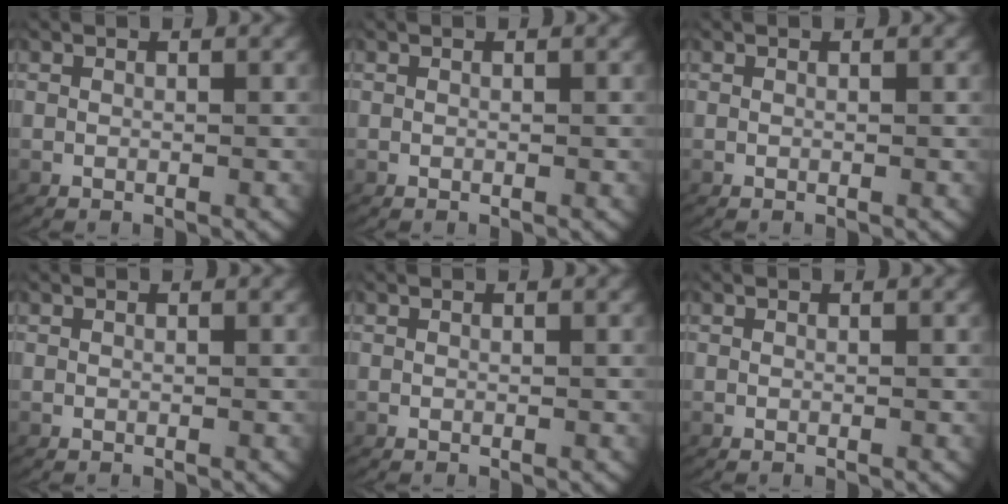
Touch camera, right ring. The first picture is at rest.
{"total": 0.0}
{"total": 0.0}
{"total": 0.0}
{"total": 0.0}
{"total": 0.0}